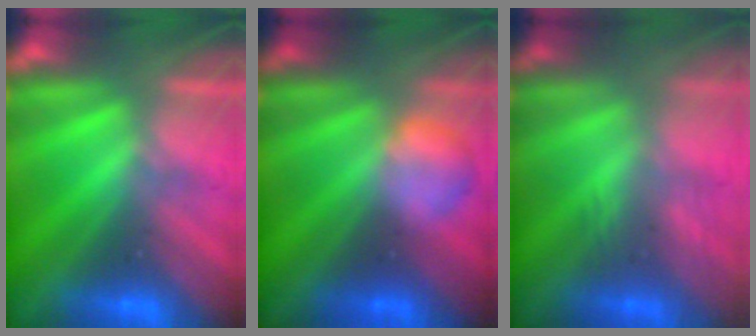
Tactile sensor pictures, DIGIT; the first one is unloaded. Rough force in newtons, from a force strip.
{"total": 2.3}
{"total": 2.9}